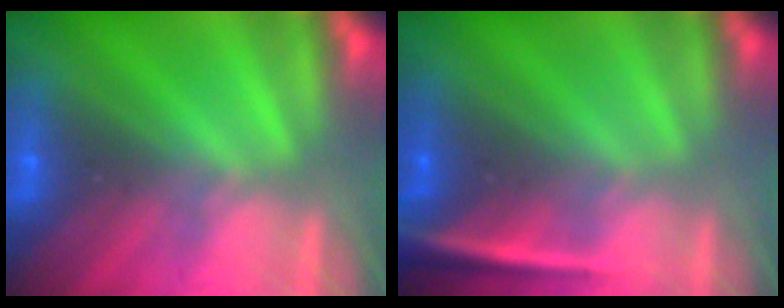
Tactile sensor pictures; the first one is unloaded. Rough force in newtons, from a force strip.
{"total": 2.4}